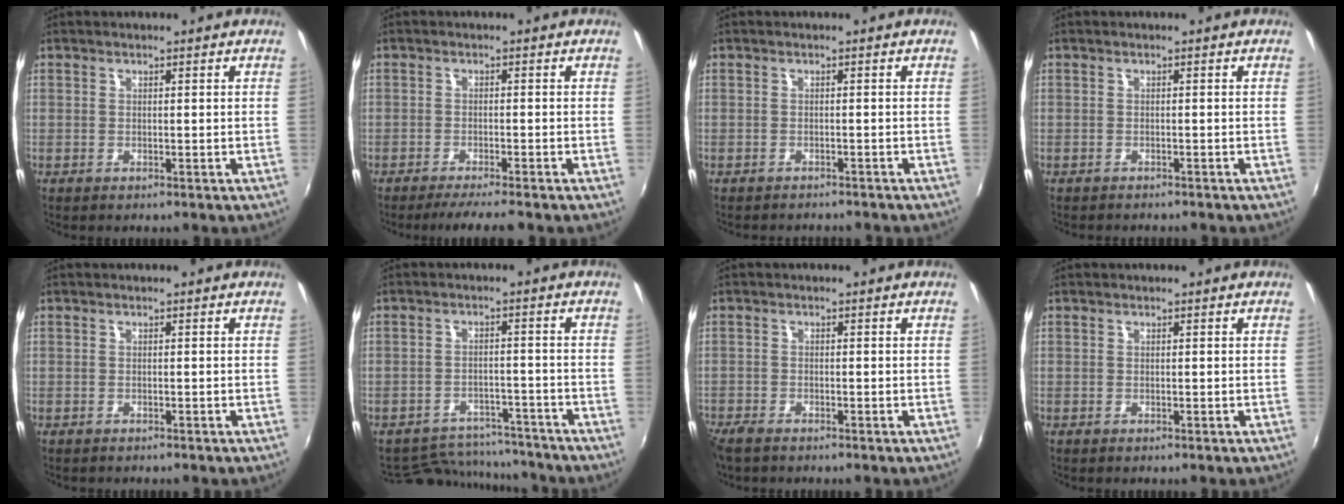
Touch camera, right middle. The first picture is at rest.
{"total": 4.2, "force": [-3.7, -0.2, 1.9], "torque": [-0.048, -0.006, -0.065]}
{"total": 3.6, "force": [-3.3, 1.0, 1.0], "torque": [-0.028, -0.012, -0.048]}
{"total": 1.9, "force": [-1.8, 0.4, 0.5], "torque": [-0.018, -0.011, -0.029]}
{"total": 0.6, "force": [-0.5, 0.3, 0.1], "torque": [-0.003, -0.001, -0.009]}
{"total": 11.6, "force": [-10.6, 4.4, 1.9], "torque": [-0.052, 0.022, -0.140]}
{"total": 3.5, "force": [-3.0, 1.1, 1.5], "torque": [-0.042, -0.017, -0.061]}
{"total": 0.0}